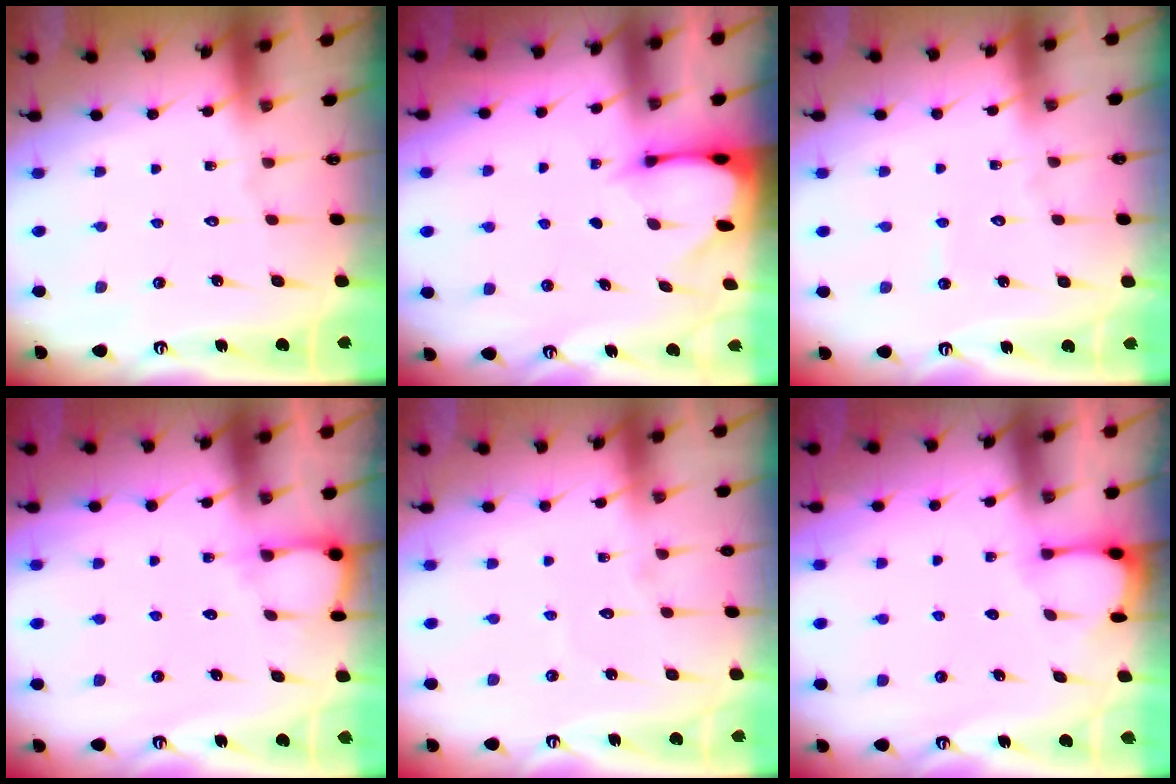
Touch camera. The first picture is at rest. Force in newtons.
{"total": 2.6, "press": 2.6, "slide": 0.3}
{"total": 2.6, "press": 2.6, "slide": 0.2}
{"total": 5.1, "press": 5.0, "slide": 0.5}
{"total": 2.6, "press": 2.6, "slide": 0.2}
{"total": 2.3, "press": 2.3, "slide": 0.3}